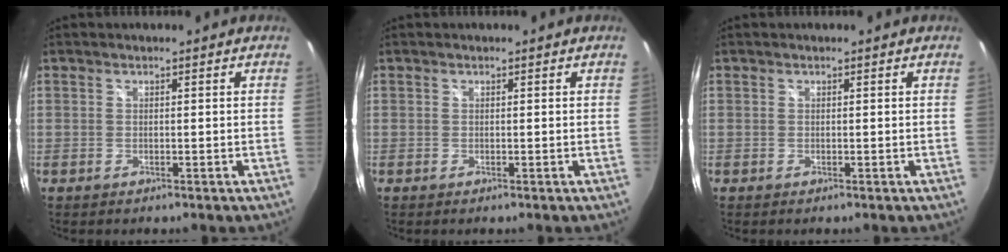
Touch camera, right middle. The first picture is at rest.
{"total": 0.0}
{"total": 0.0}